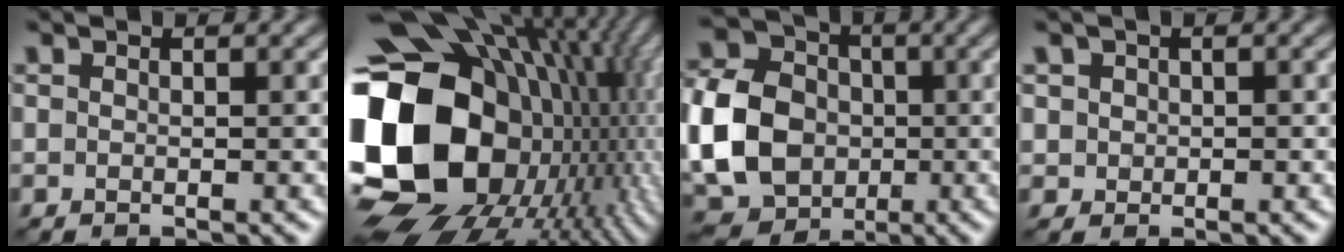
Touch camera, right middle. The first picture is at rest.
{"total": 20.1, "force": [-1.2, 15.3, 13.0], "torque": [-0.289, -0.020, 0.007]}
{"total": 10.7, "force": [-2.0, 8.7, 5.8], "torque": [-0.148, -0.007, -0.040]}
{"total": 2.3, "force": [0.8, 2.0, 0.8], "torque": [-0.018, 0.008, 0.018]}